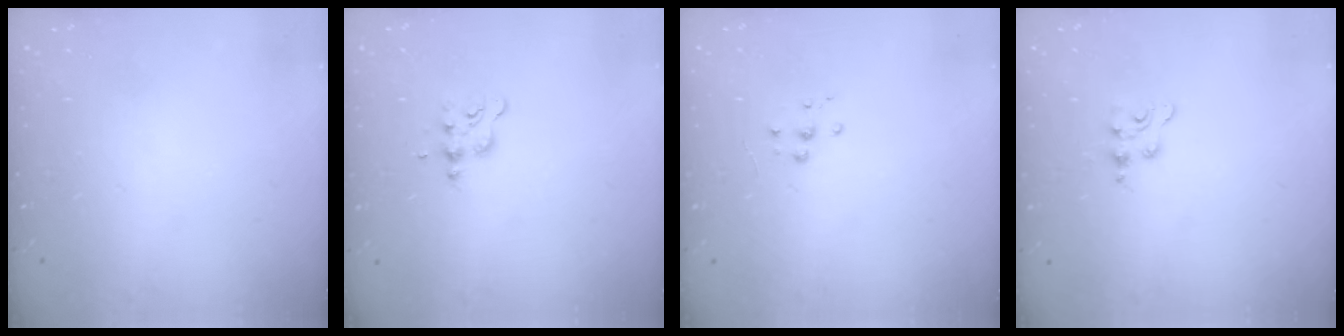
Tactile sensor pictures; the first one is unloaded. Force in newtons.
{"total": 3.5, "press": 3.5, "slide": 0.5}
{"total": 6.3, "press": 6.3, "slide": 0.7}
{"total": 2.3, "press": 2.3, "slide": 0.3}